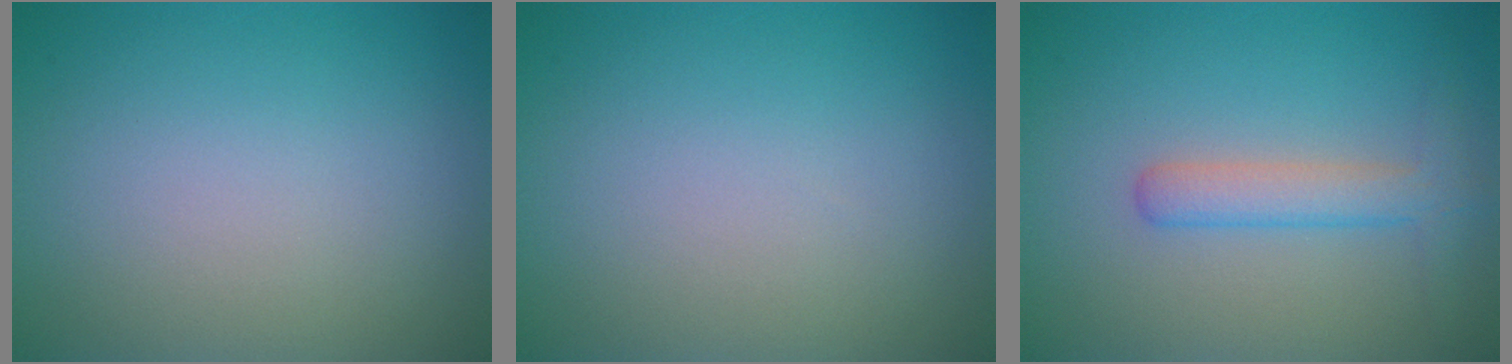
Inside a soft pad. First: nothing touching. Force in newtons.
{"total": 0.0}
{"total": 3.0, "press": 3.0, "slide": 0.0}